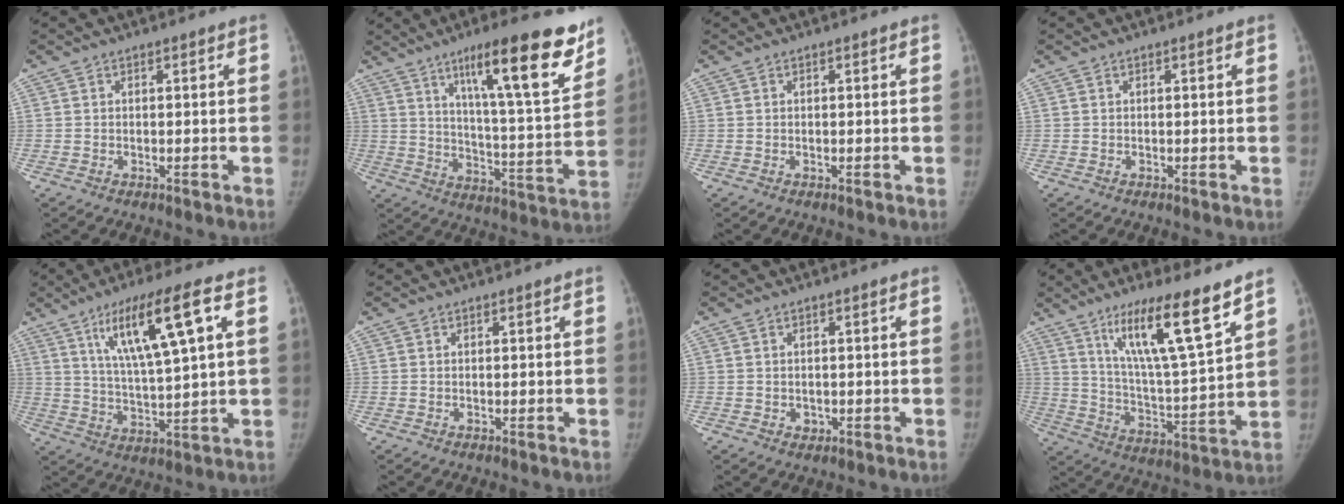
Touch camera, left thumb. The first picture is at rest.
{"total": 20.6, "force": [12.8, 3.6, 15.8], "torque": [-0.206, -0.062, 0.200]}
{"total": 0.0}
{"total": 0.0}
{"total": 15.3, "force": [6.2, 2.4, 13.7], "torque": [-0.245, -0.014, 0.112]}
{"total": 0.0}
{"total": 1.5, "force": [-0.4, 1.3, 0.6], "torque": [-0.001, 0.003, 0.000]}
{"total": 17.1, "force": [10.8, 1.9, 13.1], "torque": [-0.208, -0.064, 0.192]}